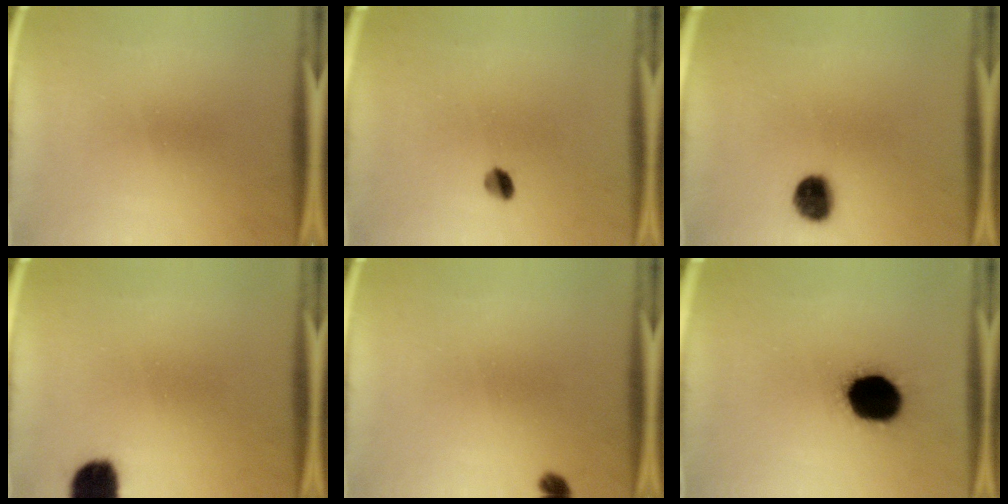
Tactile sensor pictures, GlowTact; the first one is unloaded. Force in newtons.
{"total": 2.5}
{"total": 6.3}
{"total": 6.7}
{"total": 1.5}
{"total": 17.1}